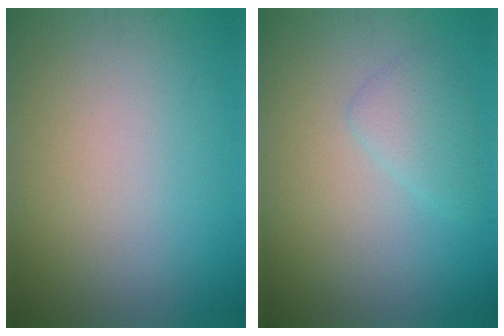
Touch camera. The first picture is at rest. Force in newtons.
{"total": 2.0, "press": 2.0, "slide": 0.1}